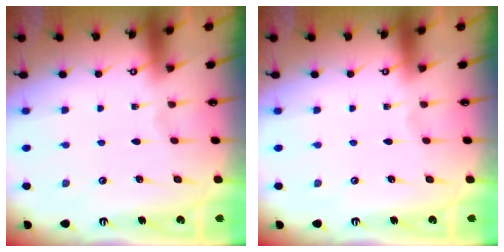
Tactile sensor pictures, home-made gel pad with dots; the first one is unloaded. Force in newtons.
{"total": 0.0}